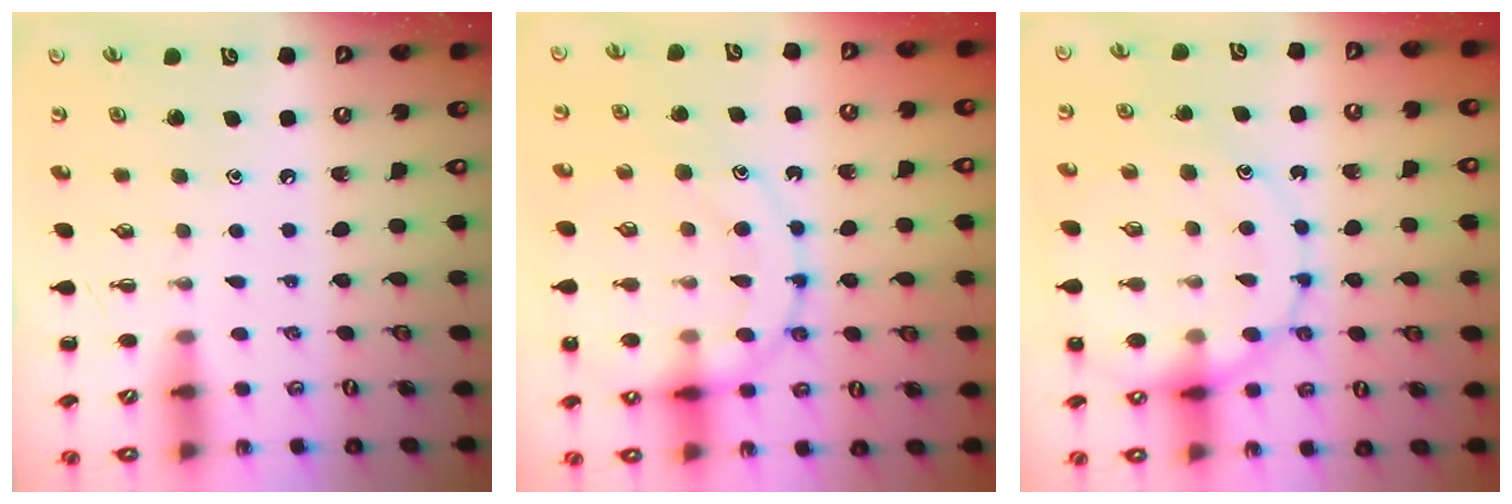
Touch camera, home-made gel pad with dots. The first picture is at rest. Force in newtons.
{"total": 17.1, "press": 16.9, "slide": 2.2}
{"total": 17.0, "press": 16.8, "slide": 2.8}